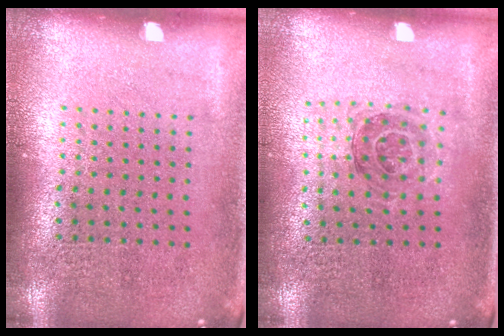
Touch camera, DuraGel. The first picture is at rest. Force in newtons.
{"total": 1.0, "press": 1.0, "slide": 0.2}